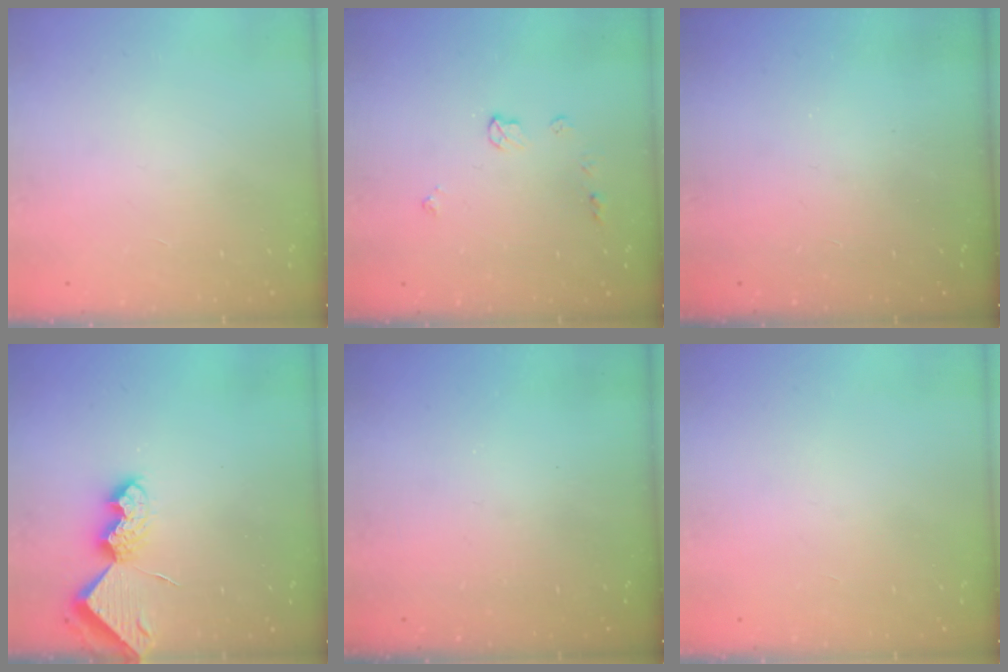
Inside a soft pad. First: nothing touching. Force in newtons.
{"total": 5.9, "press": 5.8, "slide": 0.7}
{"total": 0.0}
{"total": 7.4, "press": 7.3, "slide": 0.8}
{"total": 0.0}
{"total": 0.0}